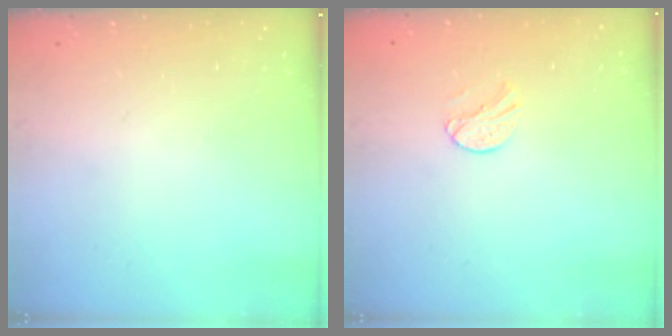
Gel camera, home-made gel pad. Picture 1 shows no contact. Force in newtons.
{"total": 5.8, "press": 5.8, "slide": 0.6}